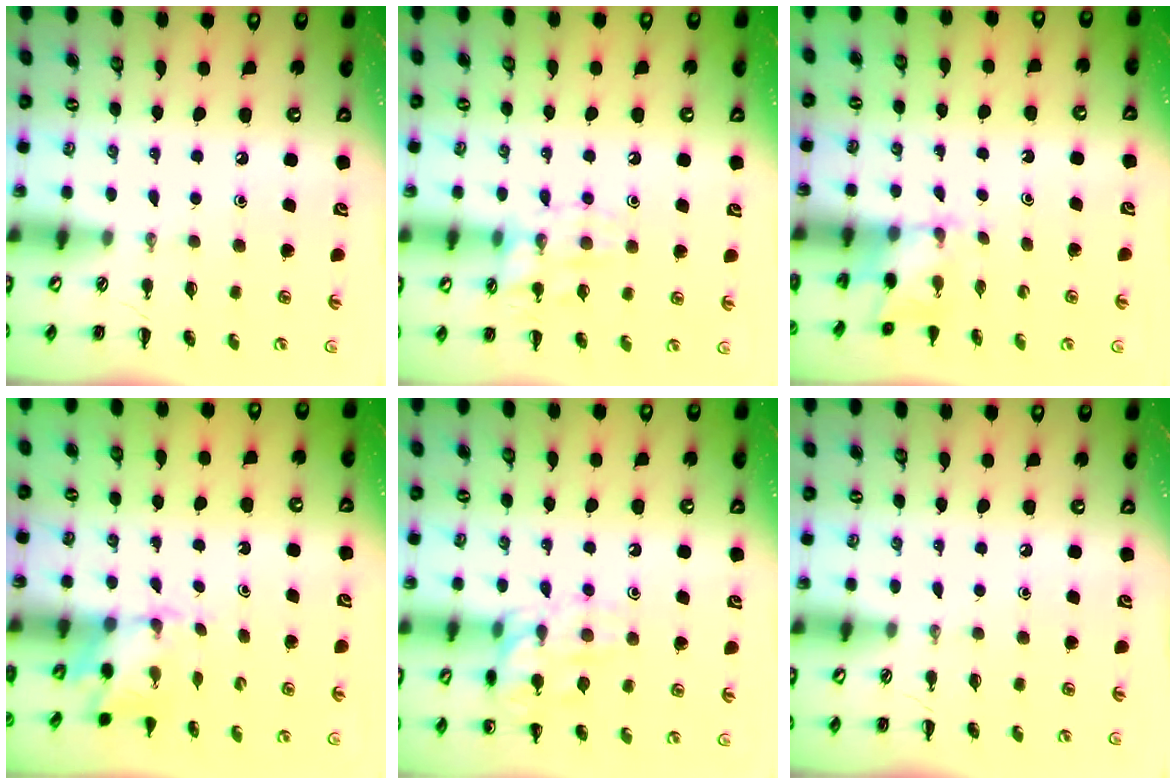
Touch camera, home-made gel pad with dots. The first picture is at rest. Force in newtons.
{"total": 12.0, "press": 12.0, "slide": 0.8}
{"total": 2.3, "press": 2.2, "slide": 0.7}
{"total": 1.7, "press": 1.5, "slide": 0.6}
{"total": 13.6, "press": 13.6, "slide": 0.8}
{"total": 0.0}